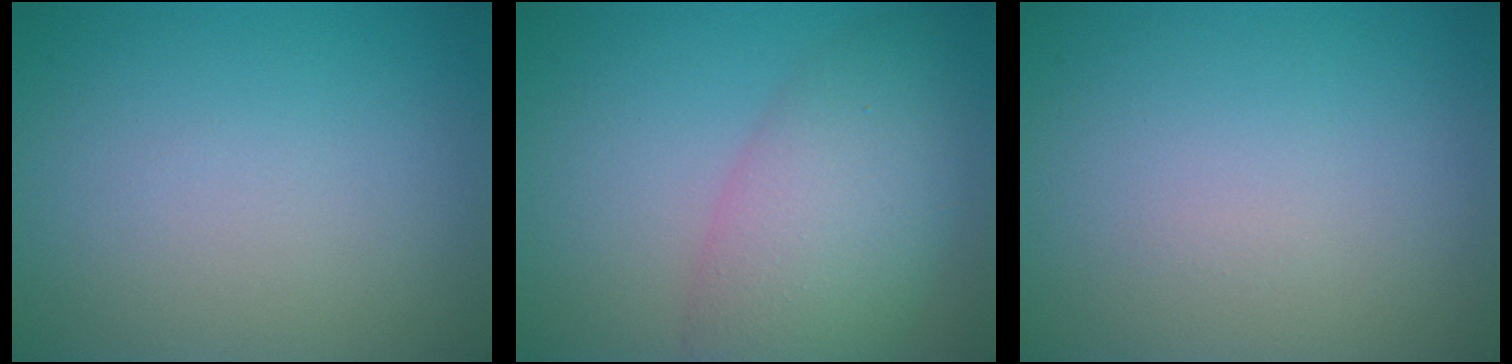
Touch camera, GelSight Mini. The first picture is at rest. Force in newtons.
{"total": 6.8, "press": 6.7, "slide": 0.5}
{"total": 0.0}